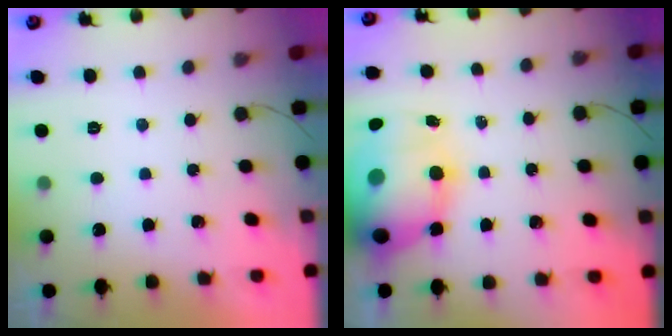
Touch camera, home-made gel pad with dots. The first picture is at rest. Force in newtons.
{"total": 20.3, "press": 19.7, "slide": 4.7}